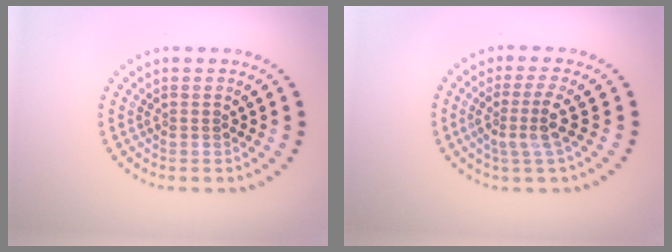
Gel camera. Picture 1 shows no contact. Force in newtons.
{"total": 2.9, "press": 2.1, "slide": 2.0}